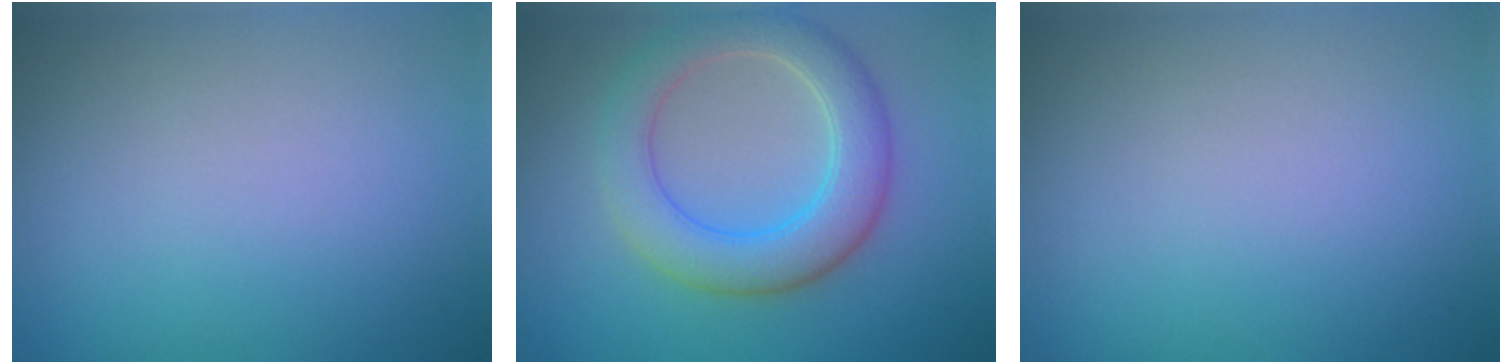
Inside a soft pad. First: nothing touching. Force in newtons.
{"total": 5.7, "press": 5.6, "slide": 0.6}
{"total": 0.0}